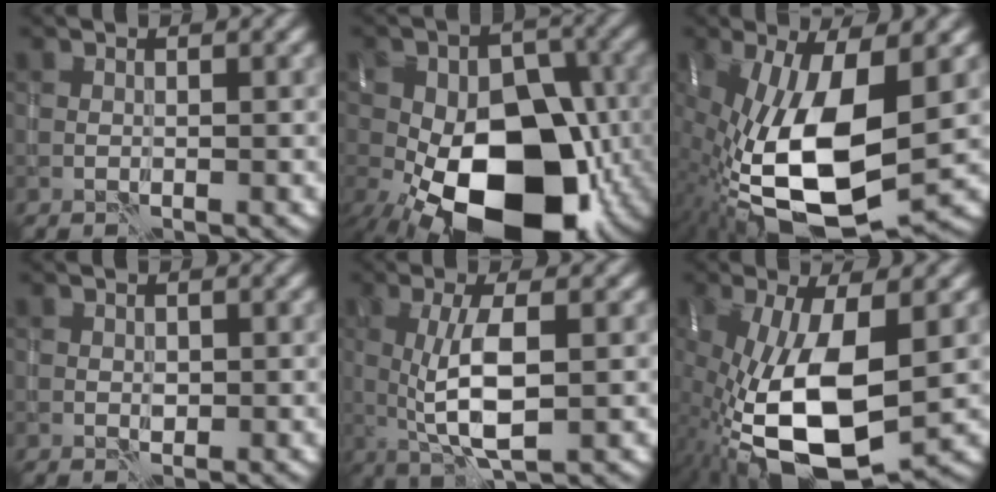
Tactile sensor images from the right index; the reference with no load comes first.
{"total": 19.3, "force": [-7.6, 11.2, 13.8], "torque": [-0.208, -0.014, -0.114]}
{"total": 16.1, "force": [-2.3, 7.8, 13.9], "torque": [-0.273, -0.030, -0.031]}
{"total": 0.6, "force": [0.0, 0.5, 0.4], "torque": [-0.008, -0.002, 0.002]}
{"total": 5.8, "force": [0.1, 1.7, 5.5], "torque": [-0.107, -0.005, 0.004]}
{"total": 14.3, "force": [-3.0, 6.6, 12.4], "torque": [-0.256, -0.034, -0.047]}